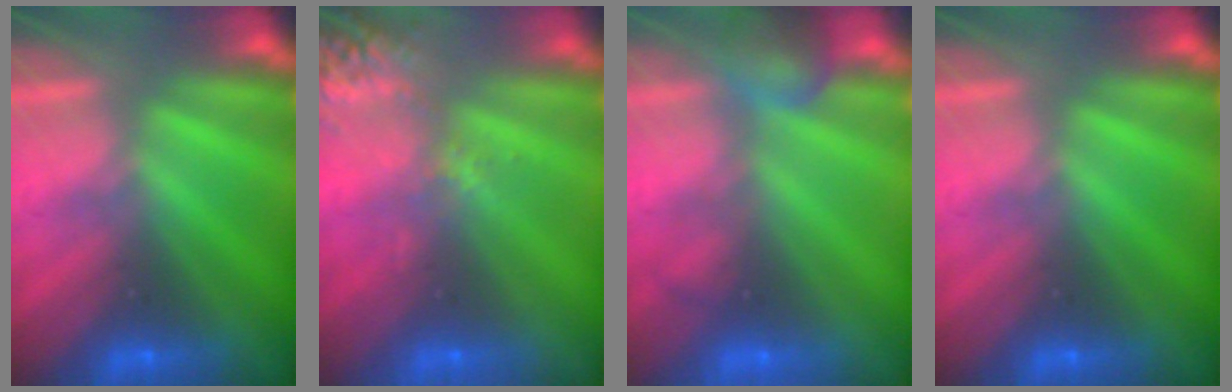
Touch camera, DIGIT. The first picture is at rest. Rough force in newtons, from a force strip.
{"total": 2.6}
{"total": 2.5}
{"total": 0.0}